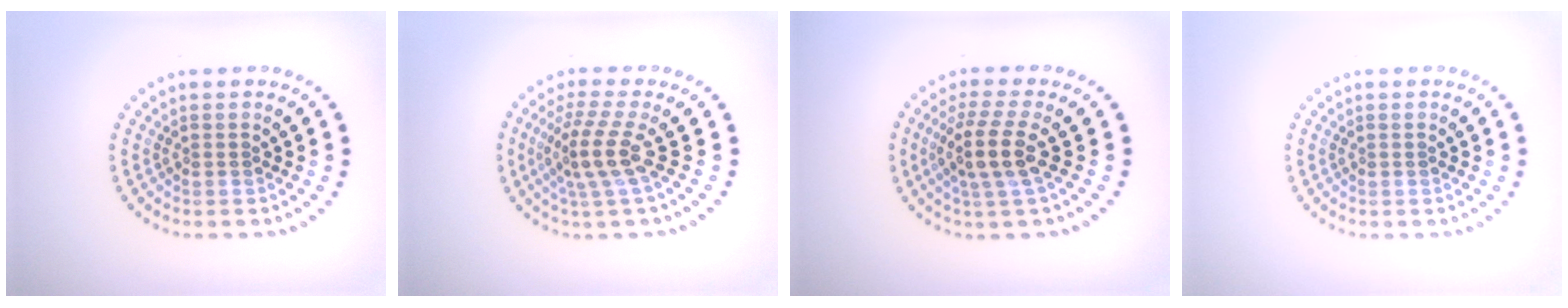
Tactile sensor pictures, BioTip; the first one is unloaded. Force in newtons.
{"total": 3.4, "press": 2.6, "slide": 2.2}
{"total": 3.8, "press": 2.9, "slide": 2.5}
{"total": 0.0}